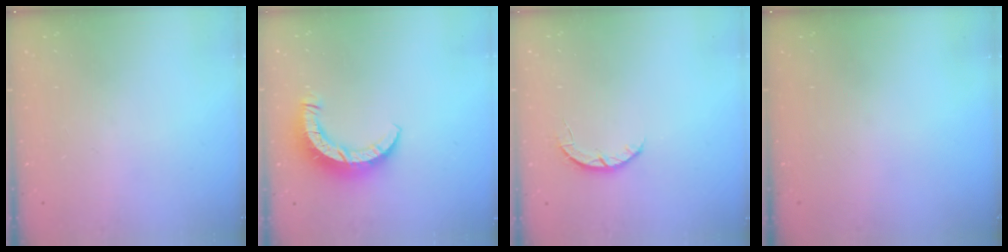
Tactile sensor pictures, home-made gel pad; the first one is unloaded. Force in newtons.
{"total": 9.0, "press": 8.9, "slide": 1.0}
{"total": 3.3, "press": 3.3, "slide": 0.5}
{"total": 0.0}